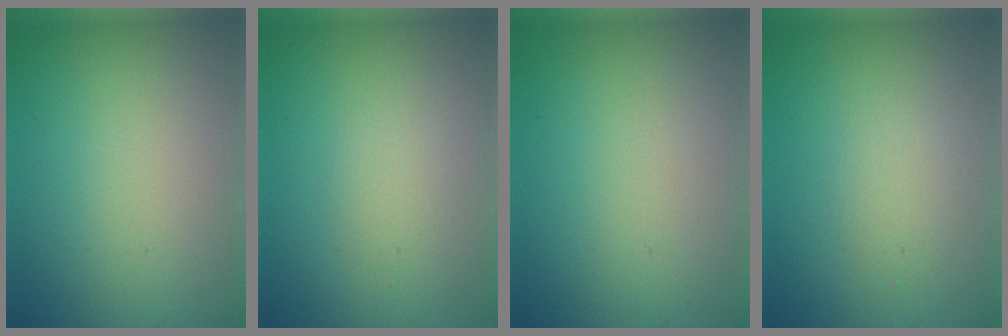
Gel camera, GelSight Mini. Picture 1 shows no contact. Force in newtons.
{"total": 1.1, "press": 1.1, "slide": 0.1}
{"total": 0.0}
{"total": 1.4, "press": 1.4, "slide": 0.1}